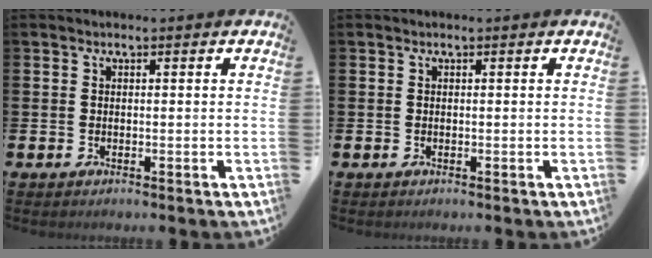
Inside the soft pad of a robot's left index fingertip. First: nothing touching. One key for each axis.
{"total": 0.0}